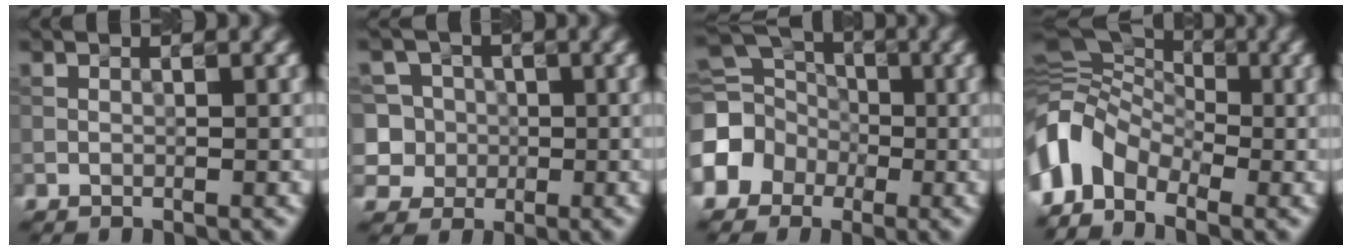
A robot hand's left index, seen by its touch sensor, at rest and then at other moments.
{"total": 6.9, "force": [0.7, 6.6, 2.1], "torque": [-0.040, 0.035, -0.002]}
{"total": 7.3, "force": [-1.9, 6.3, 3.1], "torque": [-0.047, 0.001, -0.058]}
{"total": 7.1, "force": [-3.1, 4.8, 4.2], "torque": [-0.077, 0.011, -0.081]}